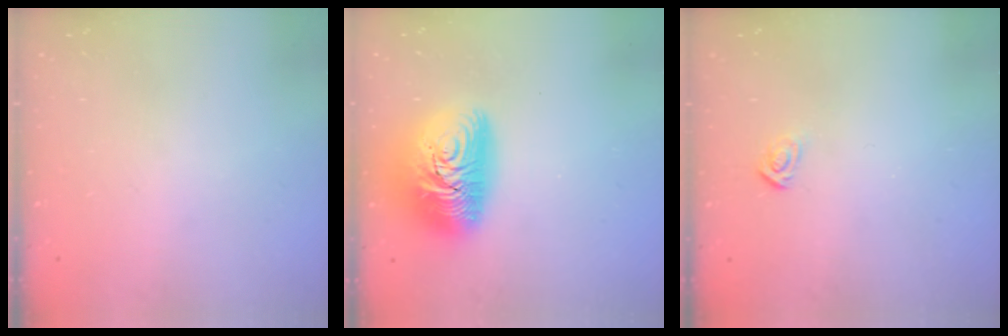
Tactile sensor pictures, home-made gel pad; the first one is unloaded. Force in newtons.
{"total": 15.7, "press": 15.7, "slide": 1.1}
{"total": 3.6, "press": 3.6, "slide": 0.4}